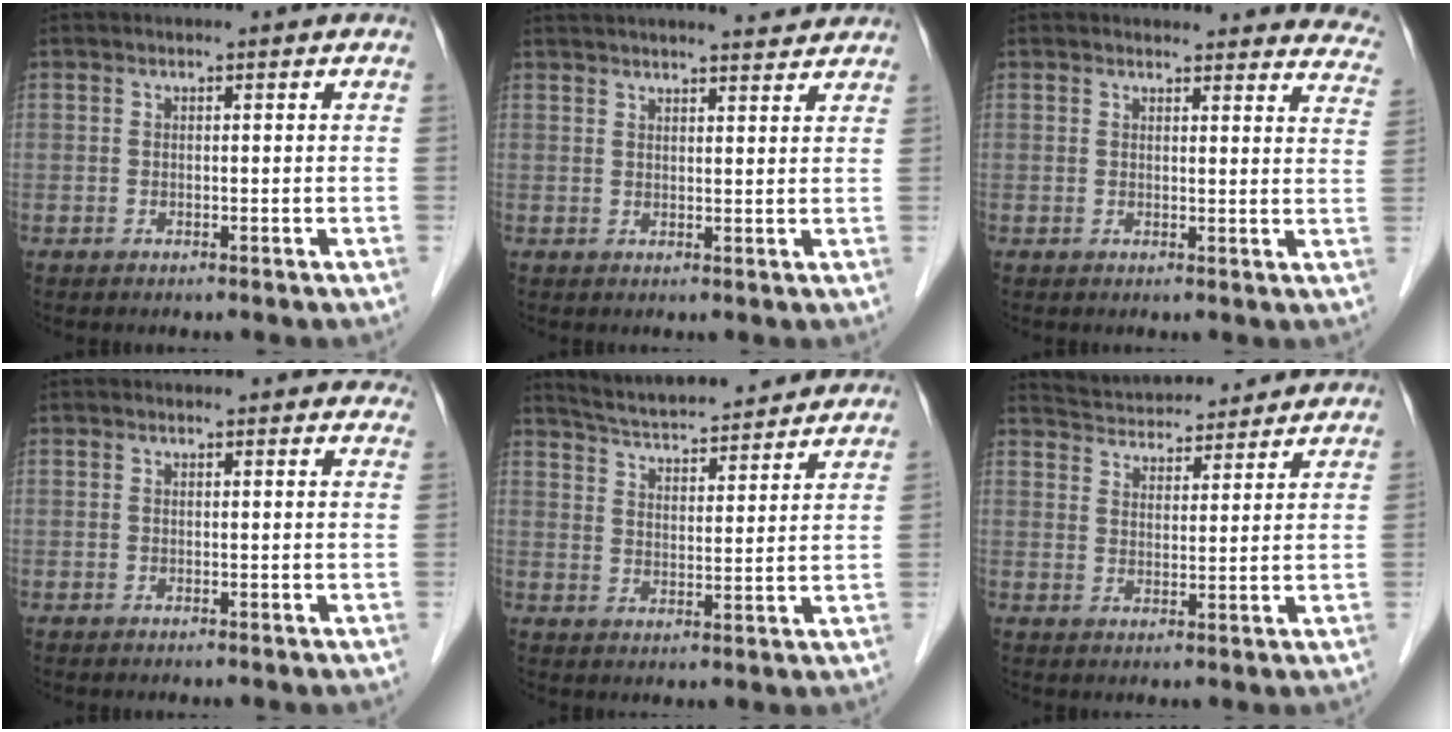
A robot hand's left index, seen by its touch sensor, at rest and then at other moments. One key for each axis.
{"total": 10.0, "fx": 9.3, "fy": 0.9, "fz": 3.5, "tx": -0.055, "ty": 0.018, "tz": 0.123}
{"total": 15.5, "fx": 15.1, "fy": 2.8, "fz": 2.1, "tx": 0.017, "ty": -0.068, "tz": 0.129}
{"total": 6.0, "fx": 5.6, "fy": 1.8, "fz": 1.3, "tx": 0.001, "ty": 0.009, "tz": 0.046}
{"total": 16.6, "fx": 15.5, "fy": 2.2, "fz": 5.6, "tx": -0.092, "ty": 0.022, "tz": 0.224}
{"total": 12.7, "fx": 12.1, "fy": 2.5, "fz": 2.9, "tx": -0.046, "ty": 0.027, "tz": 0.179}